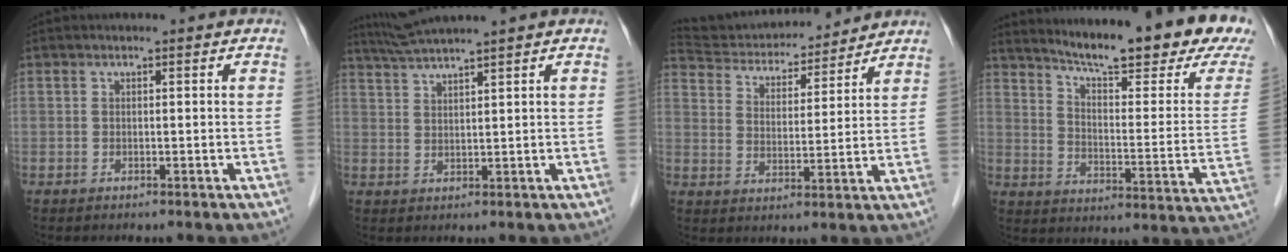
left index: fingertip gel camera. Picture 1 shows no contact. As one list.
[{"total": 5.6, "force": [4.9, -1.5, 2.2], "torque": [-0.046, 0.019, 0.095]}, {"total": 15.8, "force": [15.0, 3.2, 3.8], "torque": [-0.066, 0.020, 0.239]}, {"total": 23.2, "force": [19.4, 1.4, 12.7], "torque": [-0.189, -0.066, 0.255]}]